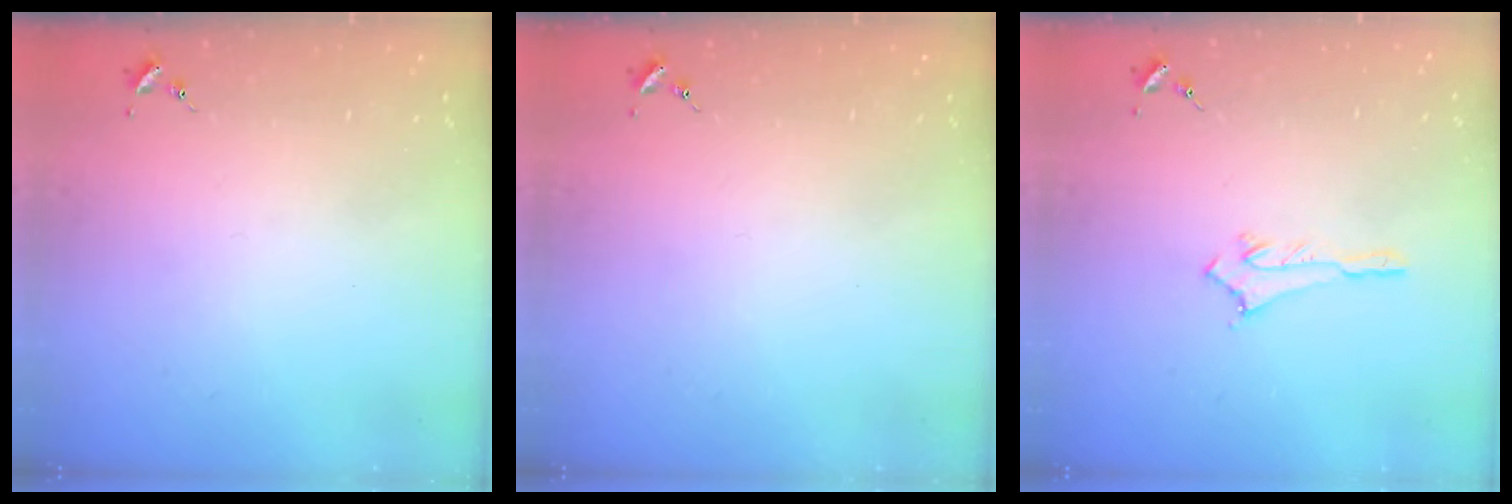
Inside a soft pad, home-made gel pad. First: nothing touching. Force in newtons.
{"total": 0.0}
{"total": 2.9, "press": 2.9, "slide": 0.2}